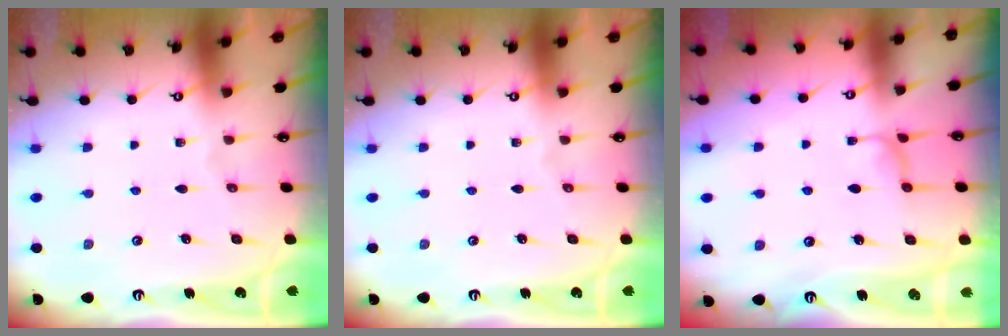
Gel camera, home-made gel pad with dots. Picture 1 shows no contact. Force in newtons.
{"total": 0.0}
{"total": 1.1, "press": 0.9, "slide": 0.6}